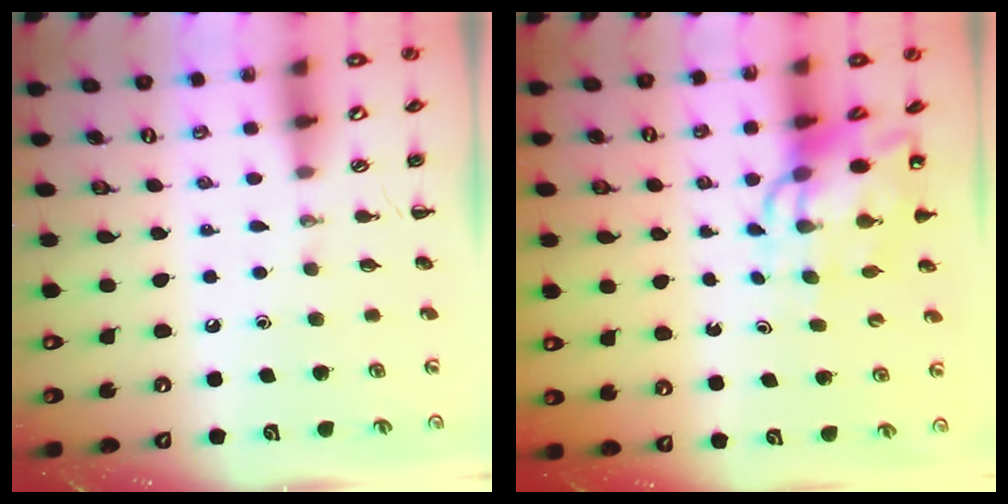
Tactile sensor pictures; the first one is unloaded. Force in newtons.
{"total": 9.7, "press": 9.3, "slide": 2.7}